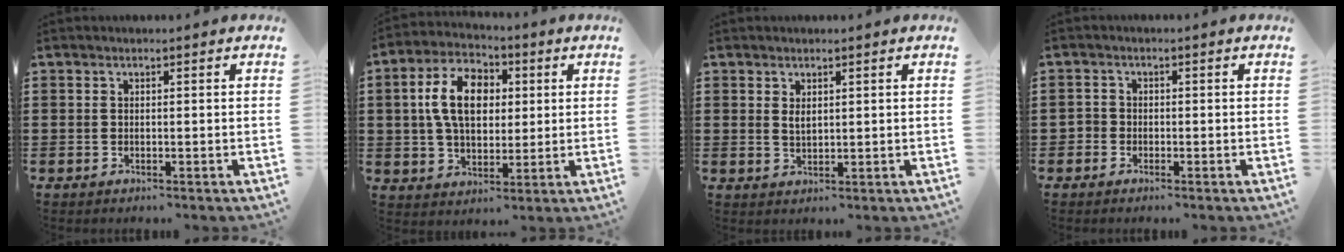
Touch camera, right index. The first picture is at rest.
{"total": 10.3, "force": [1.7, 6.5, 7.8], "torque": [-0.167, 0.016, 0.026]}
{"total": 1.5, "force": [0.7, 0.8, 1.1], "torque": [-0.025, 0.003, 0.012]}
{"total": 1.3, "force": [-1.0, 0.9, 0.1], "torque": [-0.005, 0.004, -0.022]}